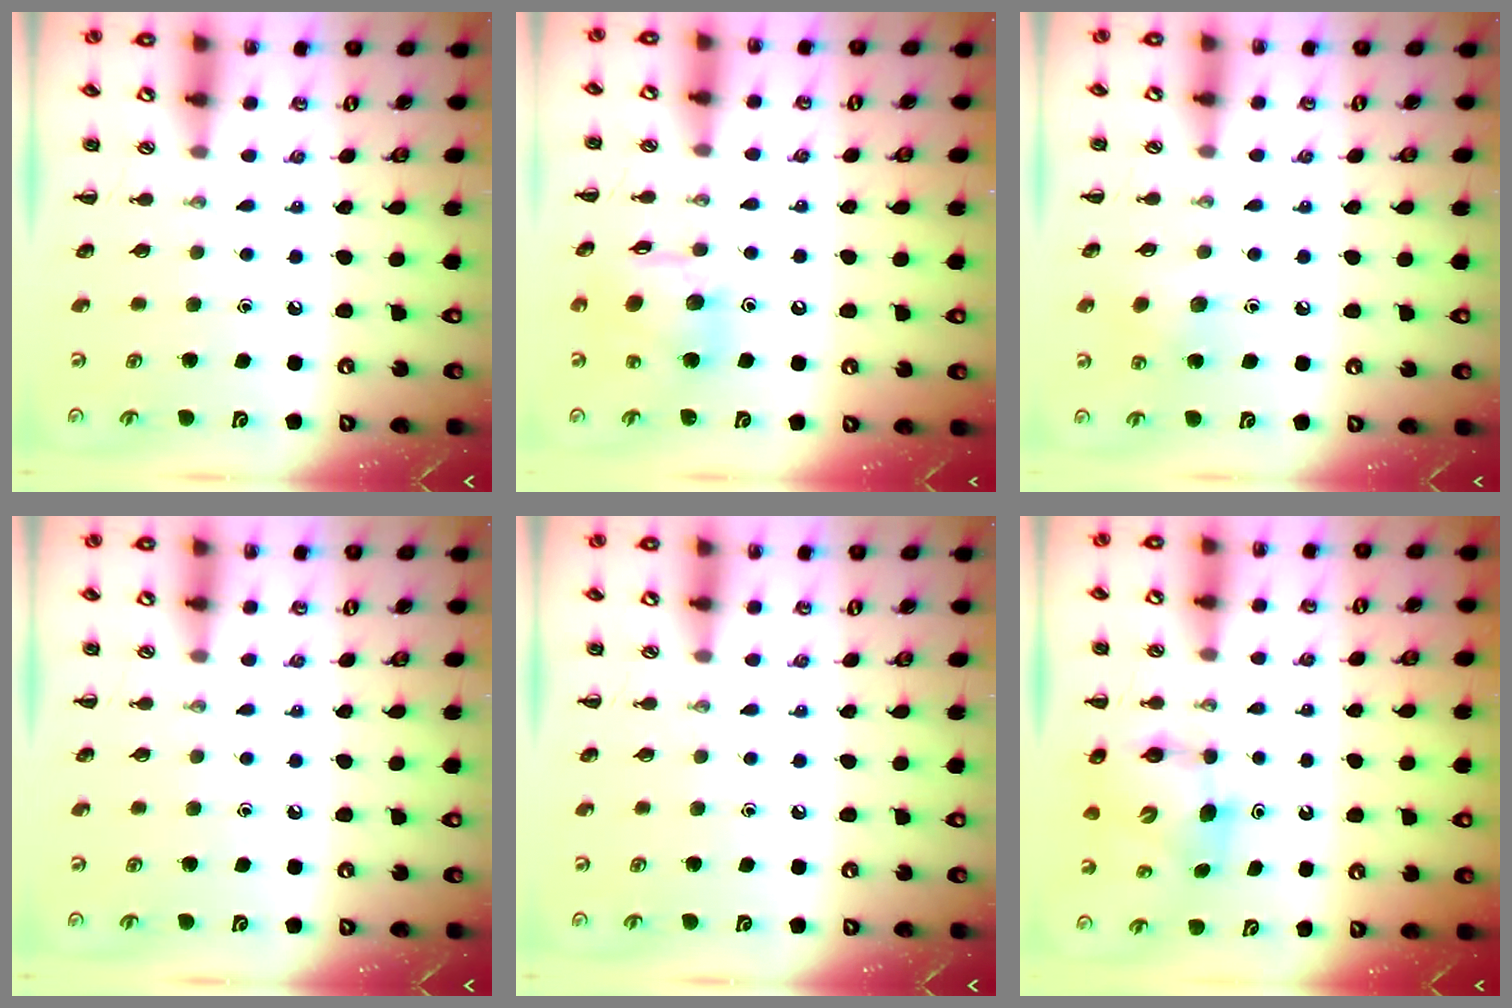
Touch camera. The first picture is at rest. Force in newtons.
{"total": 12.8, "press": 12.6, "slide": 2.7}
{"total": 7.3, "press": 7.1, "slide": 1.8}
{"total": 0.0}
{"total": 0.0}
{"total": 7.1, "press": 6.9, "slide": 1.7}